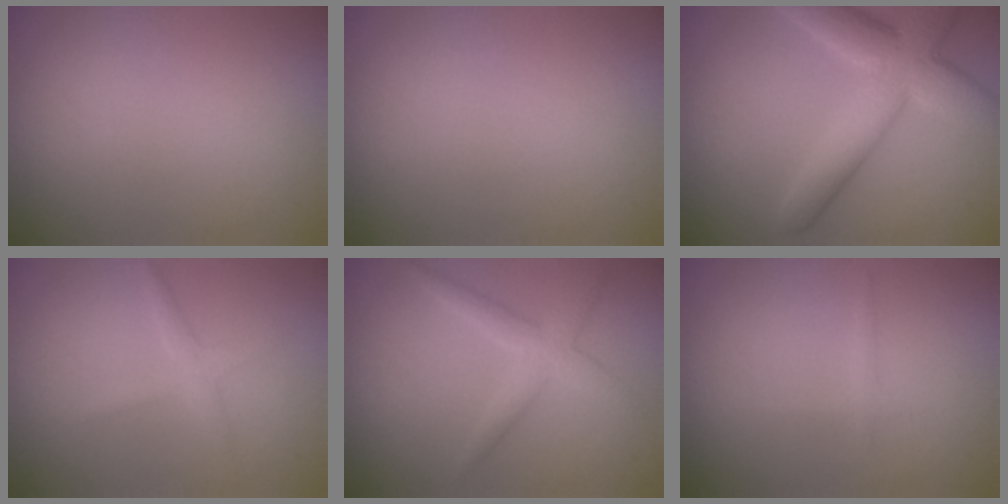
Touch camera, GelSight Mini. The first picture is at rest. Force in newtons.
{"total": 0.0}
{"total": 6.9, "press": 6.9, "slide": 0.4}
{"total": 1.5, "press": 1.5, "slide": 0.1}
{"total": 2.5, "press": 2.5, "slide": 0.1}
{"total": 0.6, "press": 0.6, "slide": 0.0}